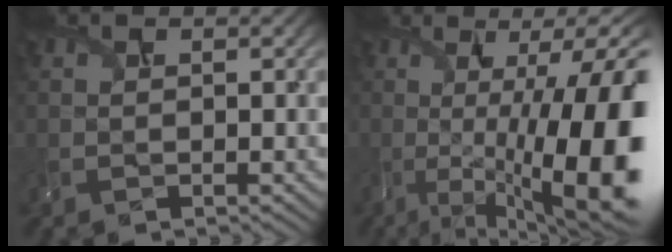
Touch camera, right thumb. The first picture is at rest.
{"total": 17.9, "force": [-2.8, 5.8, 16.8], "torque": [-0.229, 0.001, -0.028]}